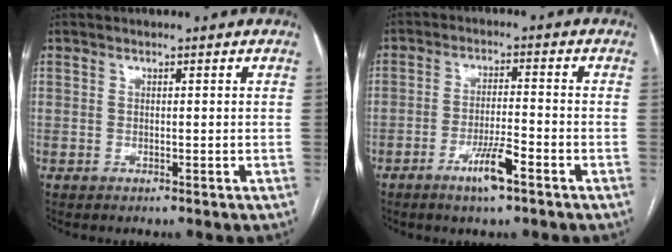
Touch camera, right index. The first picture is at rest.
{"total": 5.9, "force": [-3.5, 0.5, 4.7], "torque": [-0.088, -0.004, -0.063]}